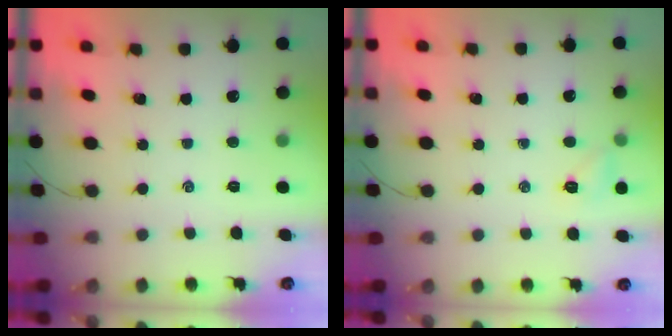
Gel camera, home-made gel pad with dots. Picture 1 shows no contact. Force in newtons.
{"total": 5.3, "press": 5.1, "slide": 1.3}